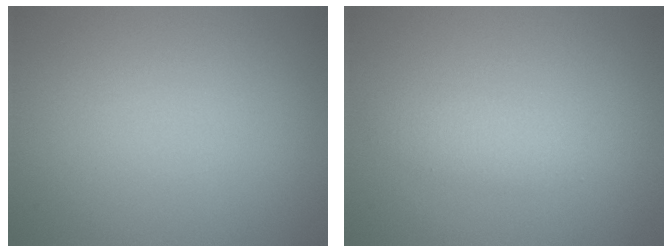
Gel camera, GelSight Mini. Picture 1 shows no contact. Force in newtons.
{"total": 1.7, "press": 1.7, "slide": 0.0}